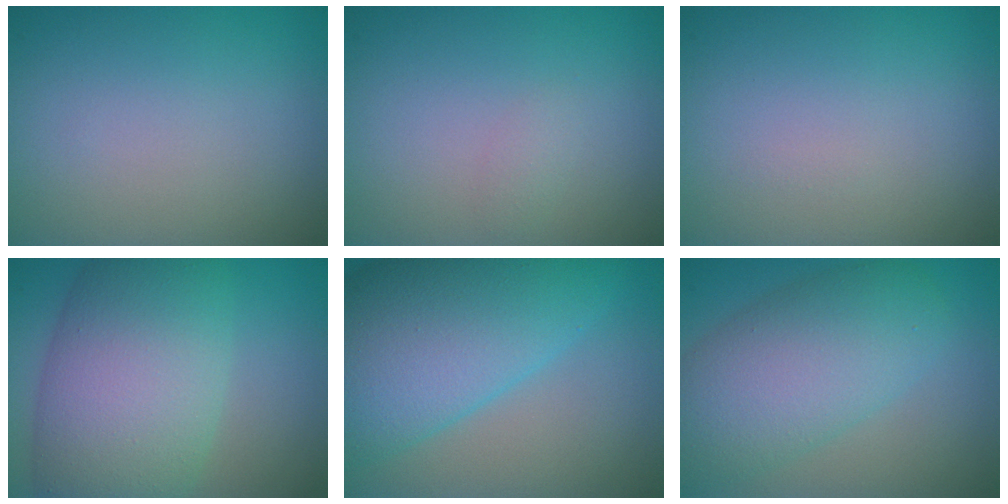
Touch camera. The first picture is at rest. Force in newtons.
{"total": 0.7, "press": 0.7, "slide": 0.1}
{"total": 0.0}
{"total": 10.7, "press": 10.7, "slide": 0.2}
{"total": 12.2, "press": 12.2, "slide": 0.5}
{"total": 7.5, "press": 7.5, "slide": 0.3}